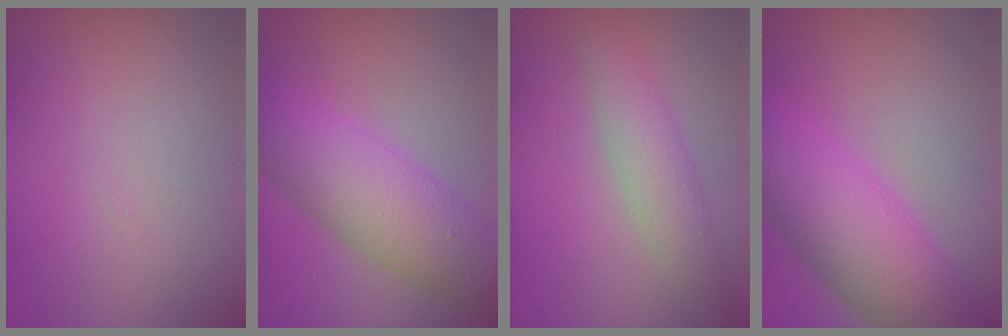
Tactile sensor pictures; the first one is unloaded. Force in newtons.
{"total": 8.1, "press": 8.1, "slide": 0.1}
{"total": 3.2, "press": 3.2, "slide": 0.1}
{"total": 8.3, "press": 8.3, "slide": 0.4}